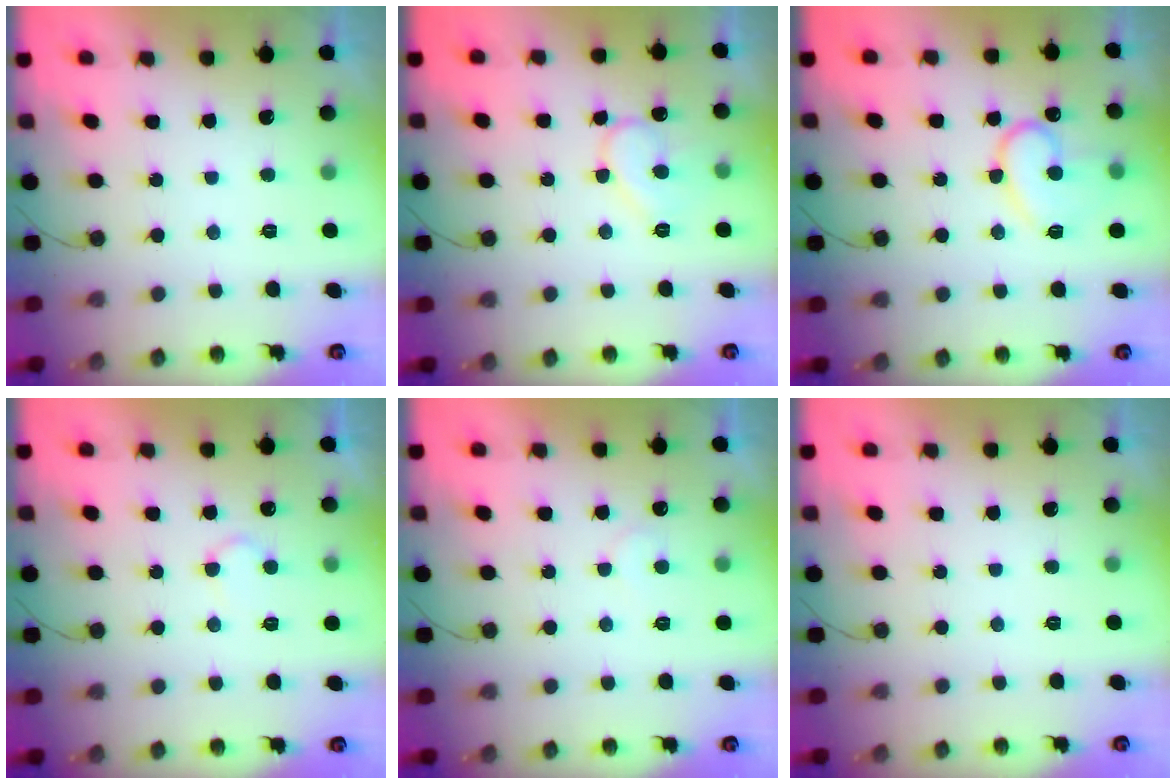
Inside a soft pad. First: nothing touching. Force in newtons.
{"total": 9.8, "press": 9.7, "slide": 0.9}
{"total": 14.7, "press": 14.6, "slide": 1.5}
{"total": 5.1, "press": 5.1, "slide": 0.4}
{"total": 5.0, "press": 5.0, "slide": 0.4}
{"total": 0.0}